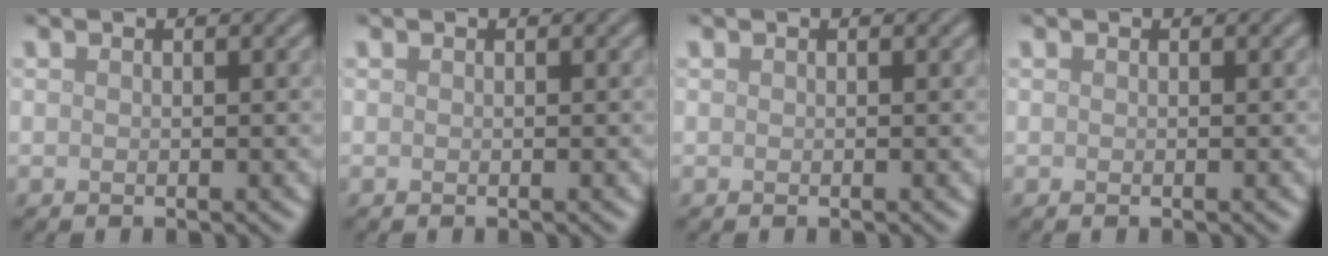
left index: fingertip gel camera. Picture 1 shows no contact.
{"total": 0.0}
{"total": 0.0}
{"total": 0.0}